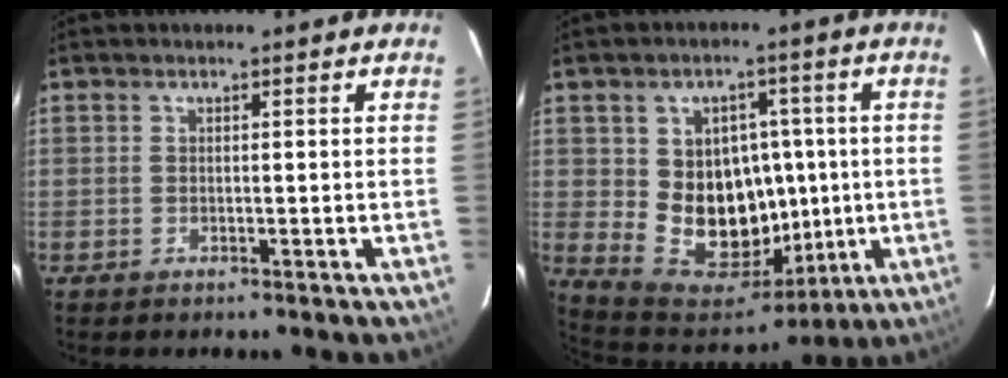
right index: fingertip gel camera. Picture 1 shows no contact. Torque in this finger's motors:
{"motor_torque": [1.71, -0.28, 0.83, 0.14]}